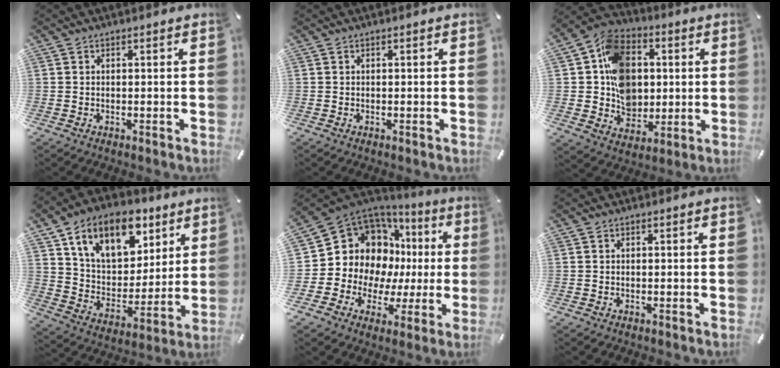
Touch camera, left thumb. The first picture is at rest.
{"total": 0.0}
{"total": 14.5, "force": [1.6, 12.3, 7.4], "torque": [-0.125, 0.002, 0.037]}
{"total": 16.1, "force": [10.2, 10.3, 7.1], "torque": [-0.130, -0.051, 0.187]}
{"total": 15.7, "force": [5.7, 12.9, 6.9], "torque": [-0.129, -0.064, 0.123]}
{"total": 0.0}